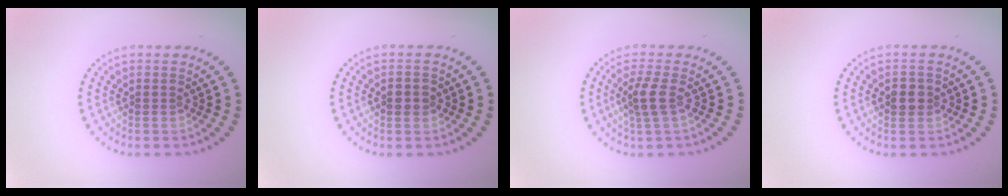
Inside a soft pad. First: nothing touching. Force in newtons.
{"total": 1.3, "press": 1.3, "slide": 0.1}
{"total": 2.3, "press": 2.0, "slide": 1.2}
{"total": 1.7, "press": 1.7, "slide": 0.5}